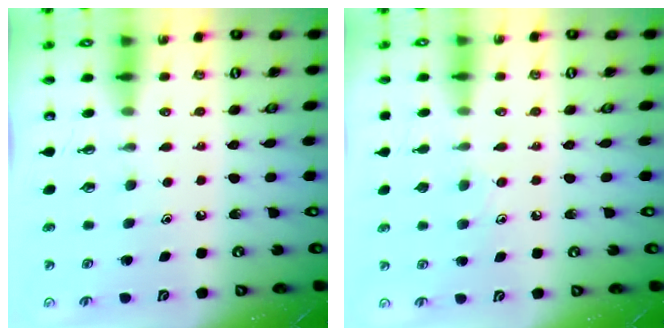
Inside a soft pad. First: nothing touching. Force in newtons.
{"total": 6.0, "press": 6.0, "slide": 0.5}